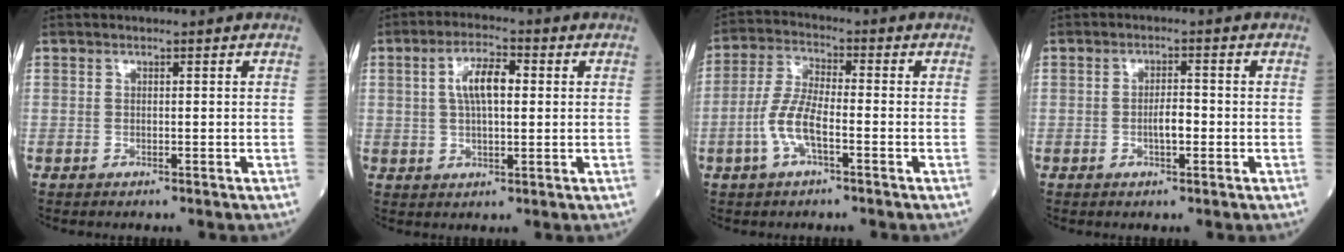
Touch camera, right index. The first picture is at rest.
{"total": 6.5, "force": [1.4, 2.1, 6.0], "torque": [-0.118, 0.014, 0.027]}
{"total": 6.9, "force": [-2.3, 1.9, 6.2], "torque": [-0.140, 0.005, -0.047]}
{"total": 2.6, "force": [-0.6, 0.7, 2.4], "torque": [-0.044, 0.004, -0.008]}